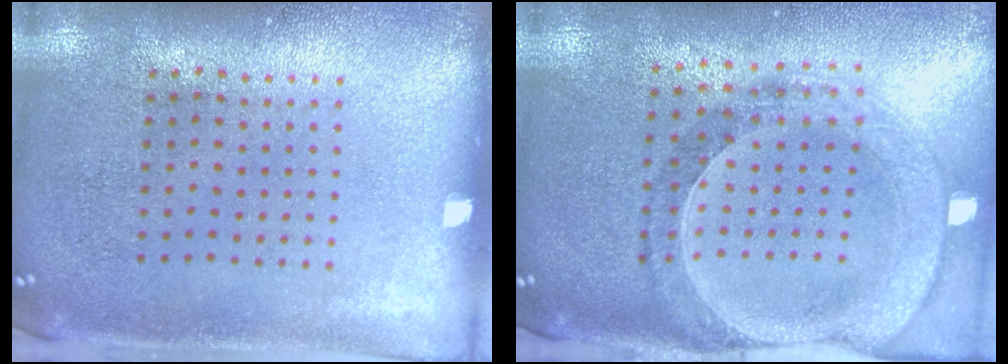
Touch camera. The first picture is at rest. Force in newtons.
{"total": 1.5, "press": 1.4, "slide": 0.3}